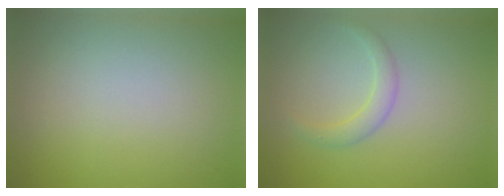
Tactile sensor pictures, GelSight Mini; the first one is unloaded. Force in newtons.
{"total": 1.6, "press": 1.6, "slide": 0.1}